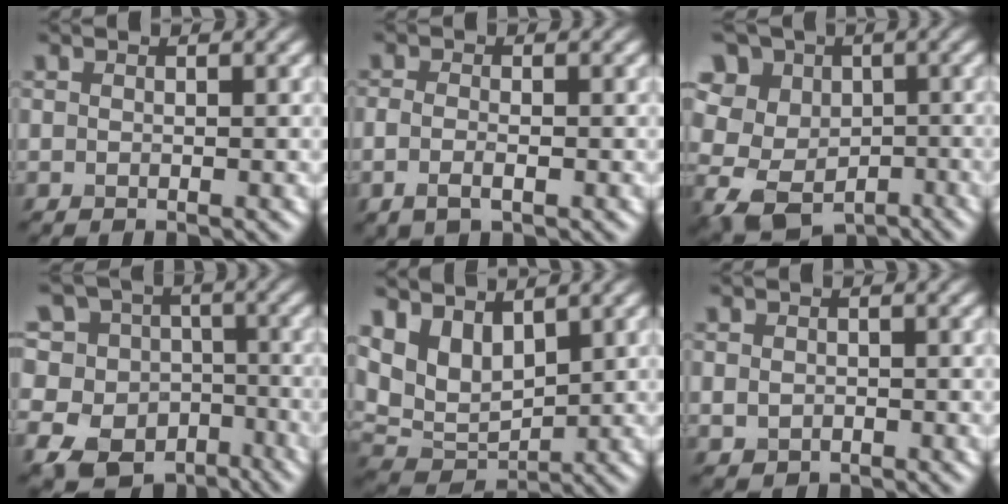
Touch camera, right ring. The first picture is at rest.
{"total": 2.1, "force": [-0.7, 1.0, 1.7], "torque": [-0.037, -0.007, -0.015]}
{"total": 9.9, "force": [2.7, 8.3, 4.7], "torque": [-0.092, 0.018, 0.017]}
{"total": 13.2, "force": [-4.7, 11.3, 5.0], "torque": [-0.111, 0.013, -0.096]}
{"total": 5.9, "force": [3.0, 3.5, 3.6], "torque": [-0.076, -0.010, 0.058]}
{"total": 1.2, "force": [-0.2, 1.0, 0.6], "torque": [-0.011, -0.005, -0.003]}